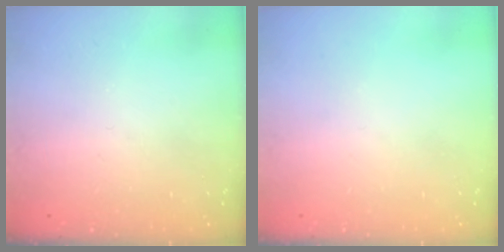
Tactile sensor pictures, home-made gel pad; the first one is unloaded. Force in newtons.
{"total": 0.0}